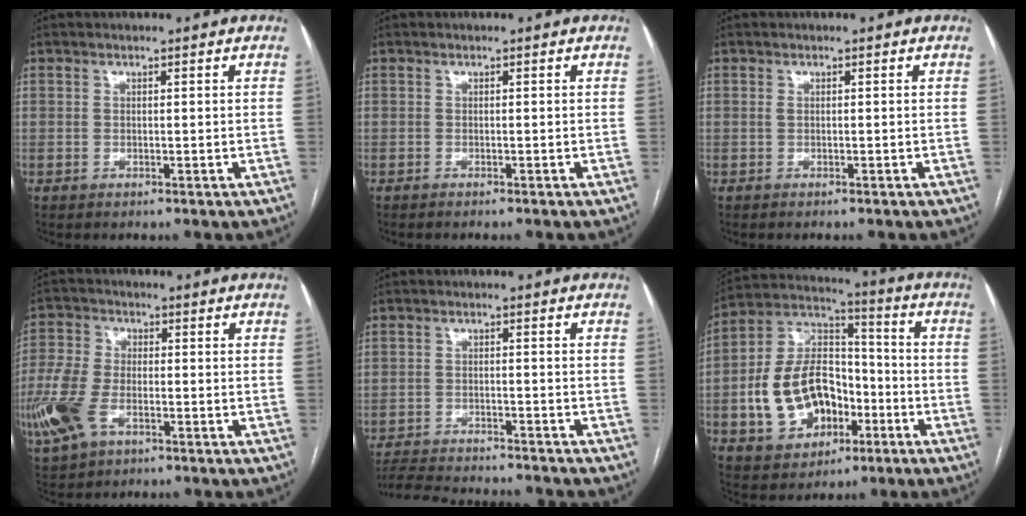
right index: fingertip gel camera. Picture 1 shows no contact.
{"total": 2.0, "force": [-1.9, 0.1, 0.8], "torque": [-0.010, -0.001, -0.022]}
{"total": 0.6, "force": [-0.4, 0.1, 0.4], "torque": [-0.005, 0.001, -0.006]}
{"total": 11.3, "force": [-4.5, 6.4, 8.2], "torque": [-0.208, -0.007, -0.088]}
{"total": 12.4, "force": [-11.8, 0.9, 3.8], "torque": [-0.061, -0.003, -0.174]}
{"total": 15.9, "force": [-4.1, 10.9, 10.9], "torque": [-0.232, 0.030, -0.062]}